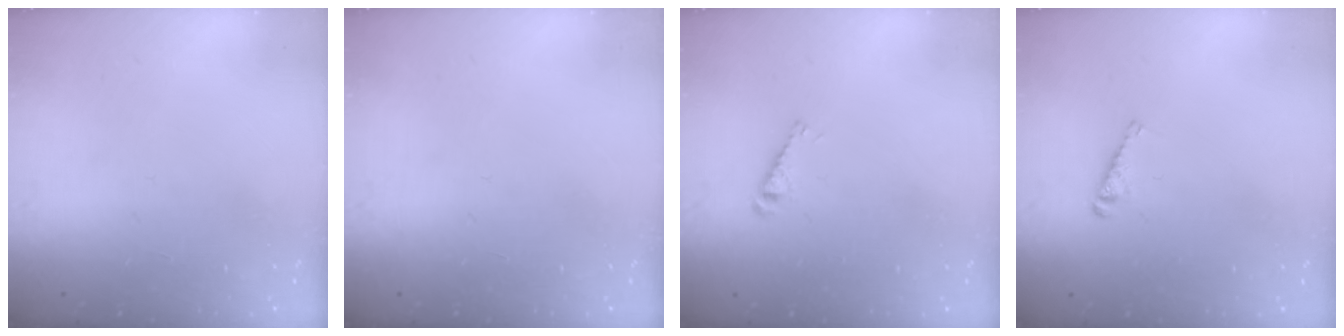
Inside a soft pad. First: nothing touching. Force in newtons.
{"total": 0.0}
{"total": 2.9, "press": 2.9, "slide": 0.4}
{"total": 3.7, "press": 3.7, "slide": 0.3}